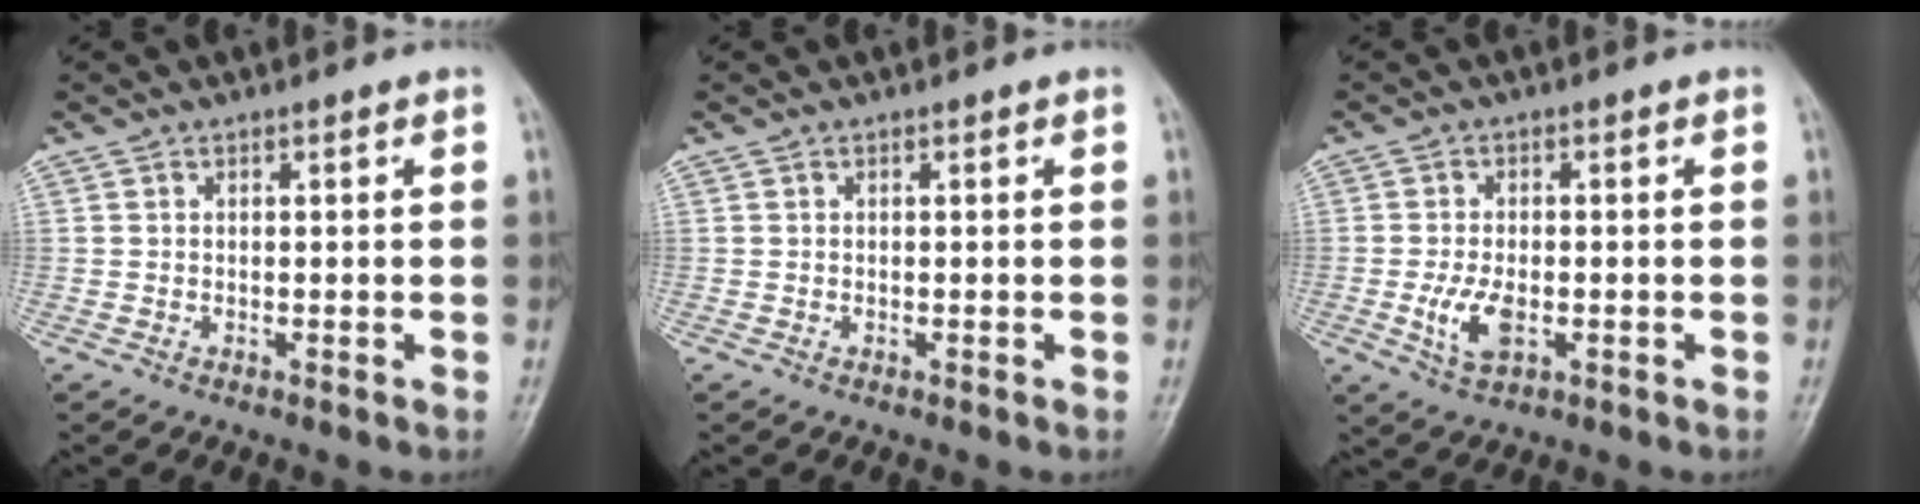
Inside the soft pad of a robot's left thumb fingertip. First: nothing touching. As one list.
[{"total": 0.0}, {"total": 5.7, "force": [-1.5, 3.1, 4.6], "torque": [-0.091, 0.000, -0.024]}]